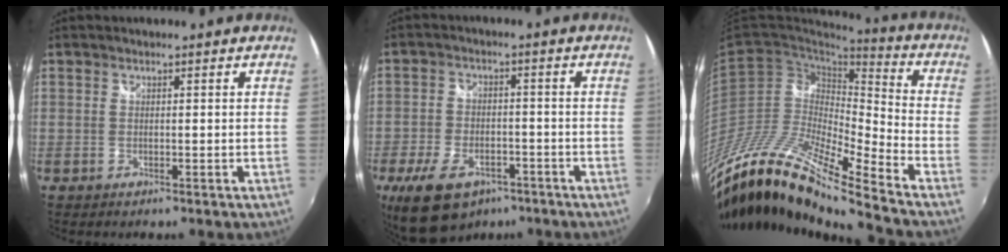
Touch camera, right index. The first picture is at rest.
{"total": 13.9, "force": [-8.5, 7.7, 7.8], "torque": [-0.179, -0.018, -0.141]}
{"total": 21.7, "force": [-16.8, 2.1, 13.5], "torque": [-0.230, -0.026, -0.324]}